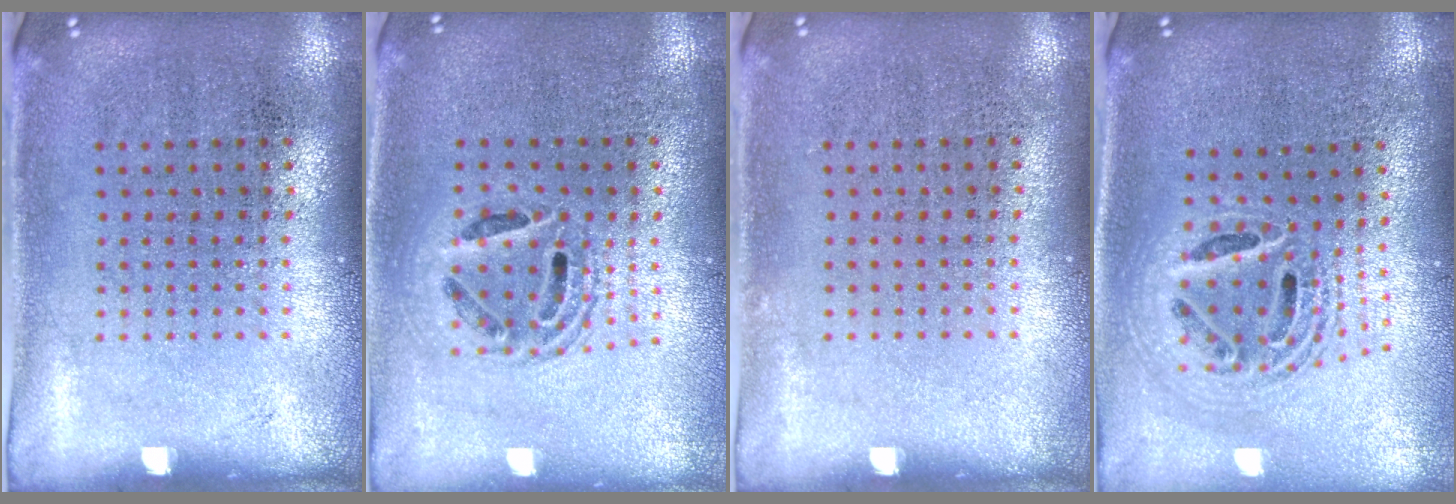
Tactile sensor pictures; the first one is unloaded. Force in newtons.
{"total": 1.4, "press": 1.2, "slide": 0.6}
{"total": 0.0}
{"total": 2.1, "press": 1.7, "slide": 1.3}